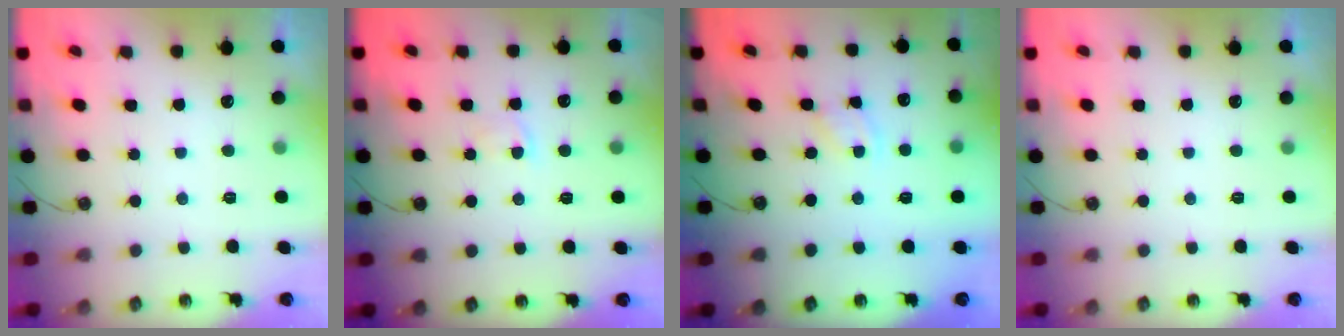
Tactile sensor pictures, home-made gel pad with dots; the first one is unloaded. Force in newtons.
{"total": 1.5, "press": 1.4, "slide": 0.3}
{"total": 2.1, "press": 2.1, "slide": 0.4}
{"total": 0.0}